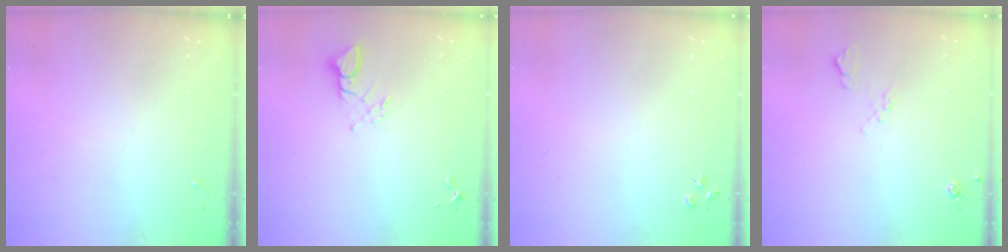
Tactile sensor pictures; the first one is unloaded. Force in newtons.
{"total": 3.9, "press": 3.9, "slide": 0.5}
{"total": 3.5, "press": 3.5, "slide": 0.4}
{"total": 6.2, "press": 6.2, "slide": 1.0}